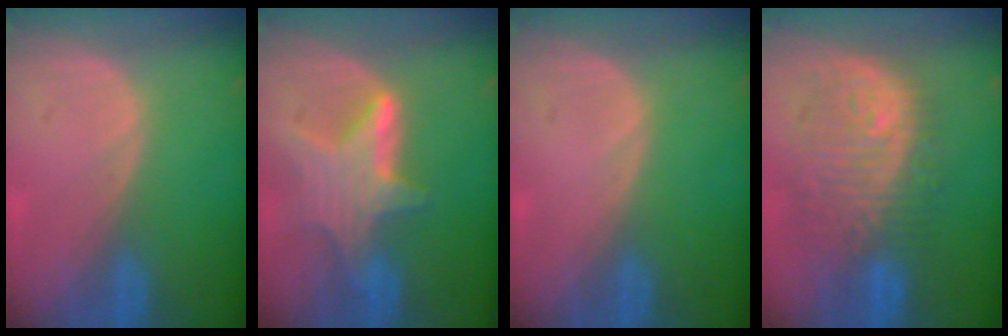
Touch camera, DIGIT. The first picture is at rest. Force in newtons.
{"total": 6.8, "press": 6.6, "slide": 1.5}
{"total": 0.0}
{"total": 11.0, "press": 10.5, "slide": 3.3}